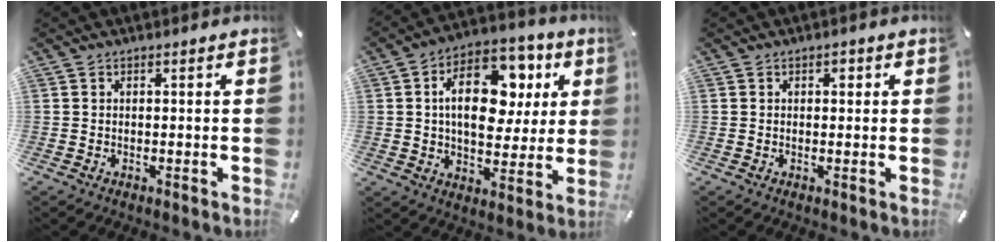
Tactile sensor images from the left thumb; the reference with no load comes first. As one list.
[{"total": 18.2, "force": [4.9, 11.6, 13.1], "torque": [-0.204, -0.006, 0.085]}, {"total": 1.3, "force": [0.3, 0.9, 0.9], "torque": [-0.010, 0.003, 0.003]}]